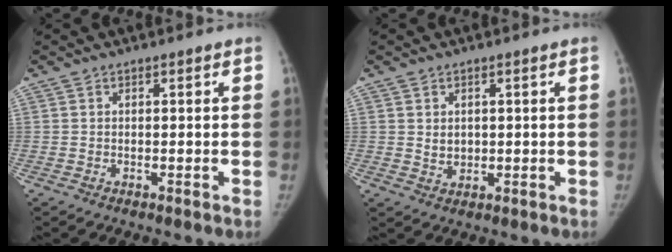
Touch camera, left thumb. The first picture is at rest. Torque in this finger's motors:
{"motor_torque": [0.13, 0.07, 0.03, -0.19, -0.03]}